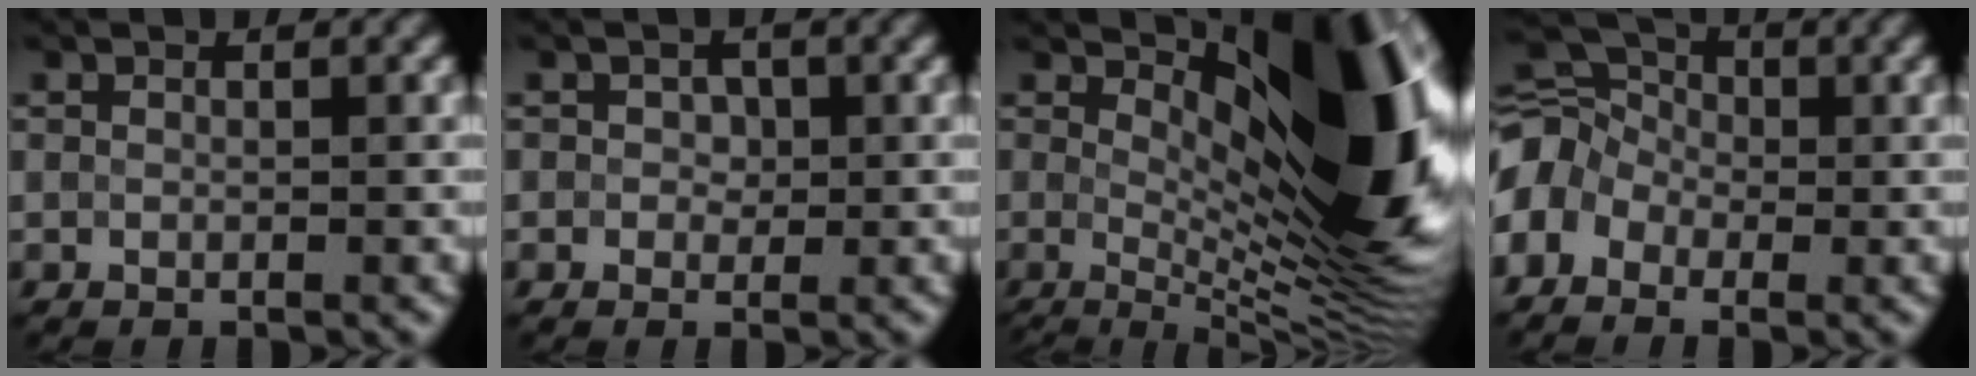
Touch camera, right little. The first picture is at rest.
{"total": 1.4, "force": [0.3, 1.3, 0.6], "torque": [0.007, 0.005, -0.006]}
{"total": 12.8, "force": [2.7, 3.9, 11.9], "torque": [-0.170, -0.001, 0.048]}
{"total": 5.8, "force": [-1.6, 4.3, 3.6], "torque": [-0.081, 0.018, -0.044]}